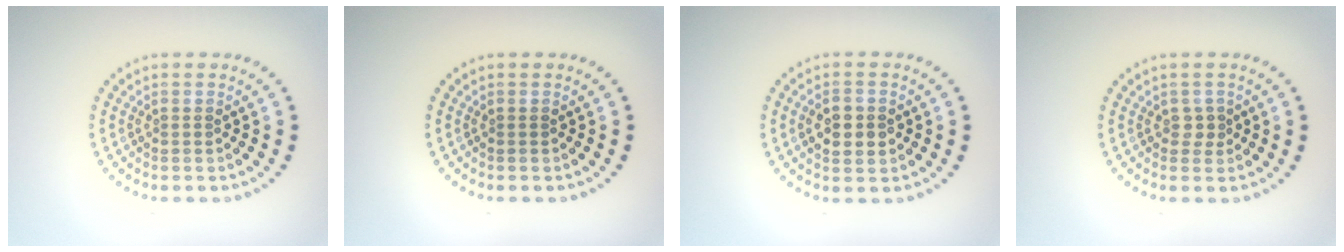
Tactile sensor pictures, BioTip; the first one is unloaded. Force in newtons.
{"total": 0.0}
{"total": 2.9, "press": 2.9, "slide": 0.1}
{"total": 1.0, "press": 0.8, "slide": 0.6}